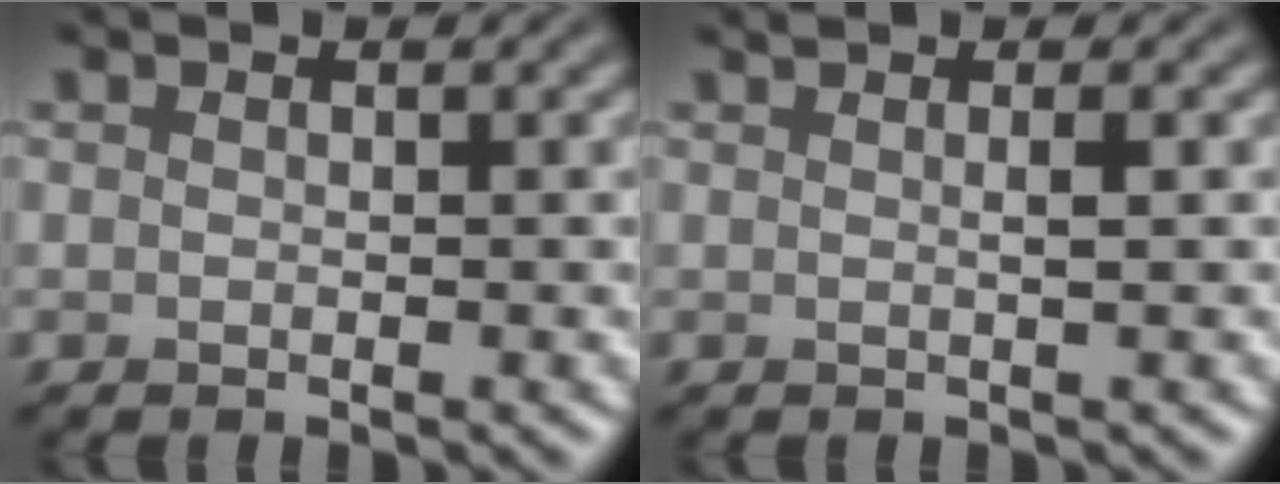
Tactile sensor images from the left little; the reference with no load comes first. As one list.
[{"total": 1.6, "force": [0.4, 0.5, 1.4], "torque": [-0.020, 0.003, -0.002]}]